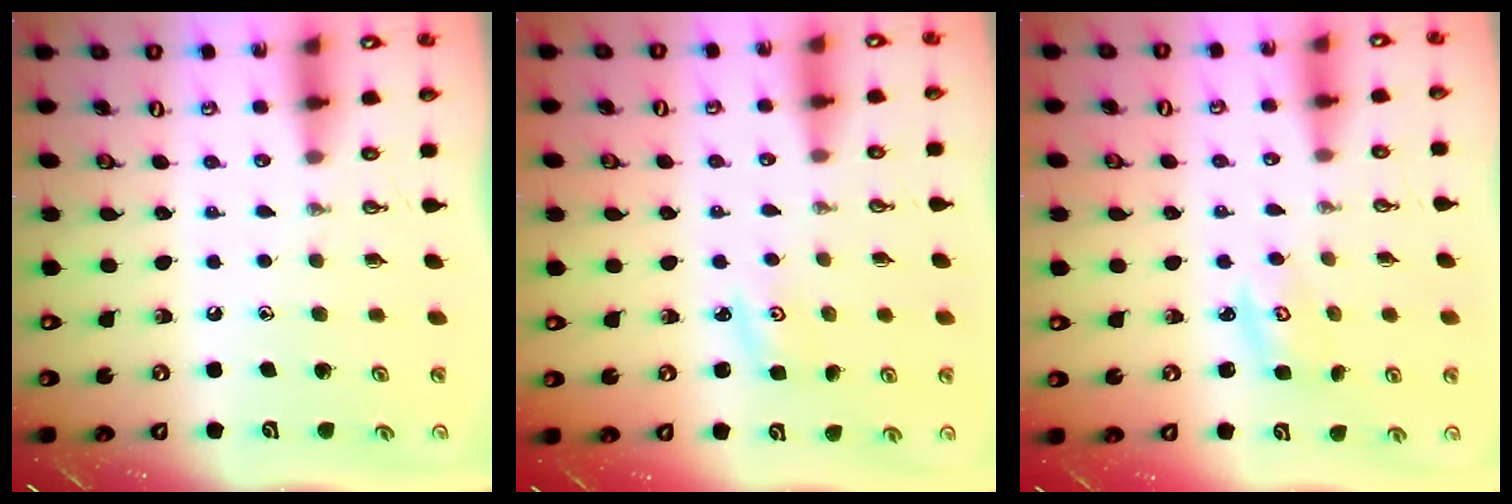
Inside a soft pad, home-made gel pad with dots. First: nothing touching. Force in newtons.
{"total": 2.5, "press": 2.5, "slide": 0.3}
{"total": 2.9, "press": 2.9, "slide": 0.4}